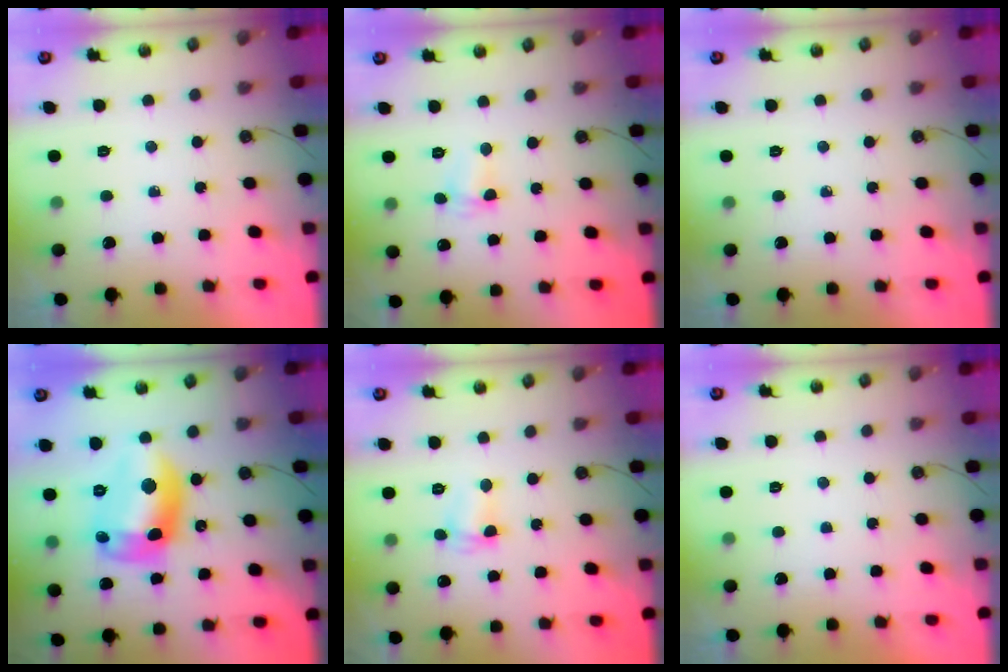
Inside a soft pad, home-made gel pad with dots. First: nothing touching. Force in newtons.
{"total": 2.1, "press": 2.0, "slide": 0.5}
{"total": 0.0}
{"total": 14.9, "press": 14.8, "slide": 0.9}
{"total": 2.6, "press": 2.6, "slide": 0.4}
{"total": 0.0}